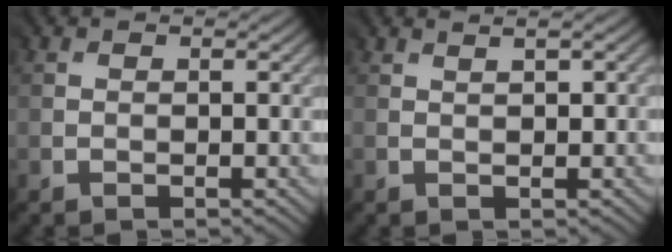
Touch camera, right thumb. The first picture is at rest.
{"total": 1.0, "force": [0.7, -0.4, 0.4], "torque": [-0.012, 0.004, 0.017]}